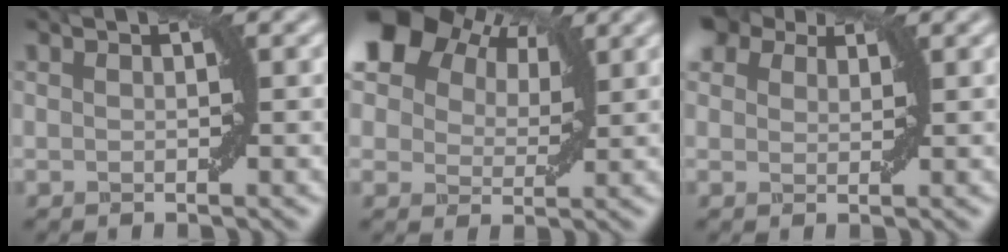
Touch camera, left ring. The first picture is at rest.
{"total": 3.7, "force": [2.8, 2.3, 0.5], "torque": [-0.024, 0.006, 0.060]}
{"total": 1.7, "force": [1.2, 0.7, -1.0], "torque": [0.004, 0.002, 0.019]}